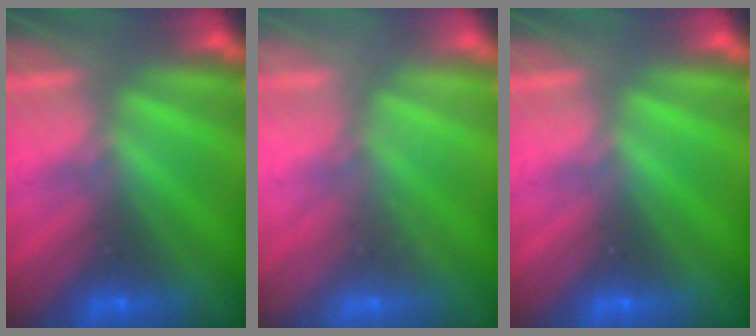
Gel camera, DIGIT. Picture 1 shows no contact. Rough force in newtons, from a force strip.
{"total": 2.3}
{"total": 0.0}